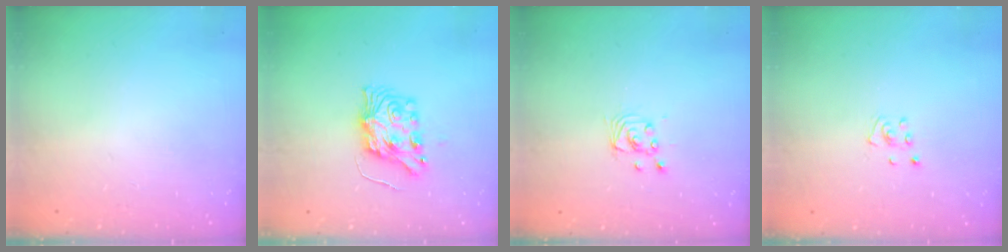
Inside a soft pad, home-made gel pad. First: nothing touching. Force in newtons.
{"total": 8.7, "press": 8.6, "slide": 0.4}
{"total": 2.9, "press": 2.9, "slide": 0.2}
{"total": 3.3, "press": 3.3, "slide": 0.3}